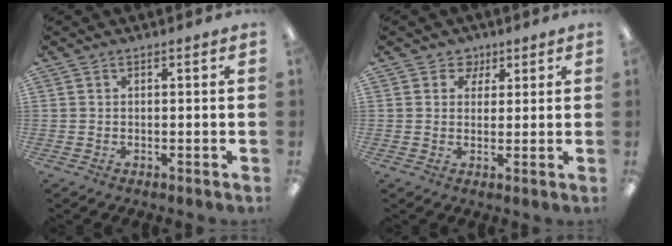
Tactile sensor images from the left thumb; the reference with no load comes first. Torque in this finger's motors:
{"motor_torque": [-0.08, 0.03, -0.09, -0.09, 0.00]}